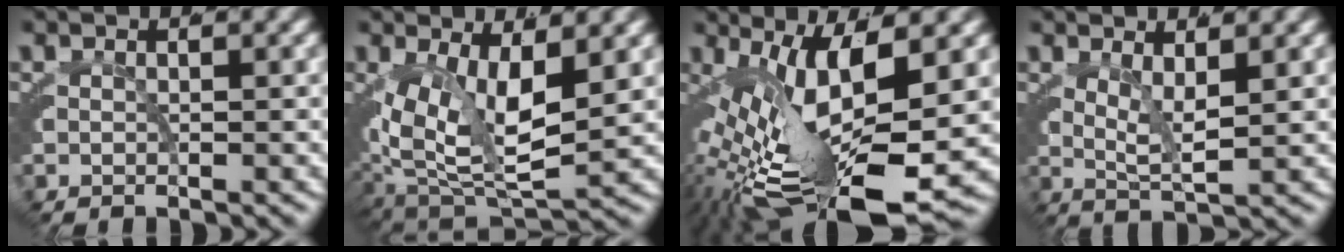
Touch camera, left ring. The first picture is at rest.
{"total": 9.2, "force": [-1.2, 5.6, 7.3], "torque": [-0.132, -0.045, 0.006]}
{"total": 11.7, "force": [-3.7, 4.5, 10.1], "torque": [-0.189, -0.043, -0.028]}
{"total": 3.3, "force": [1.4, 0.3, 2.9], "torque": [-0.047, -0.013, 0.033]}